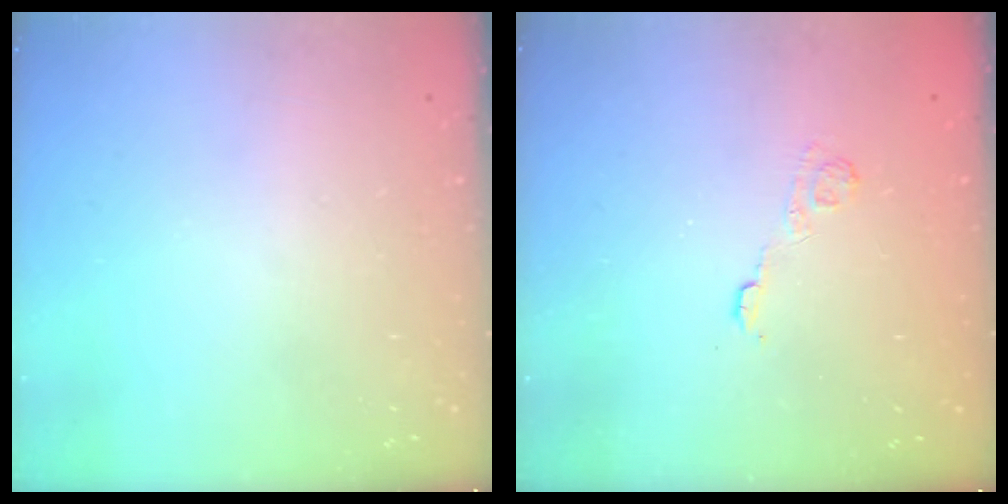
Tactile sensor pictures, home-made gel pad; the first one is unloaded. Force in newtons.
{"total": 3.7, "press": 3.4, "slide": 1.4}